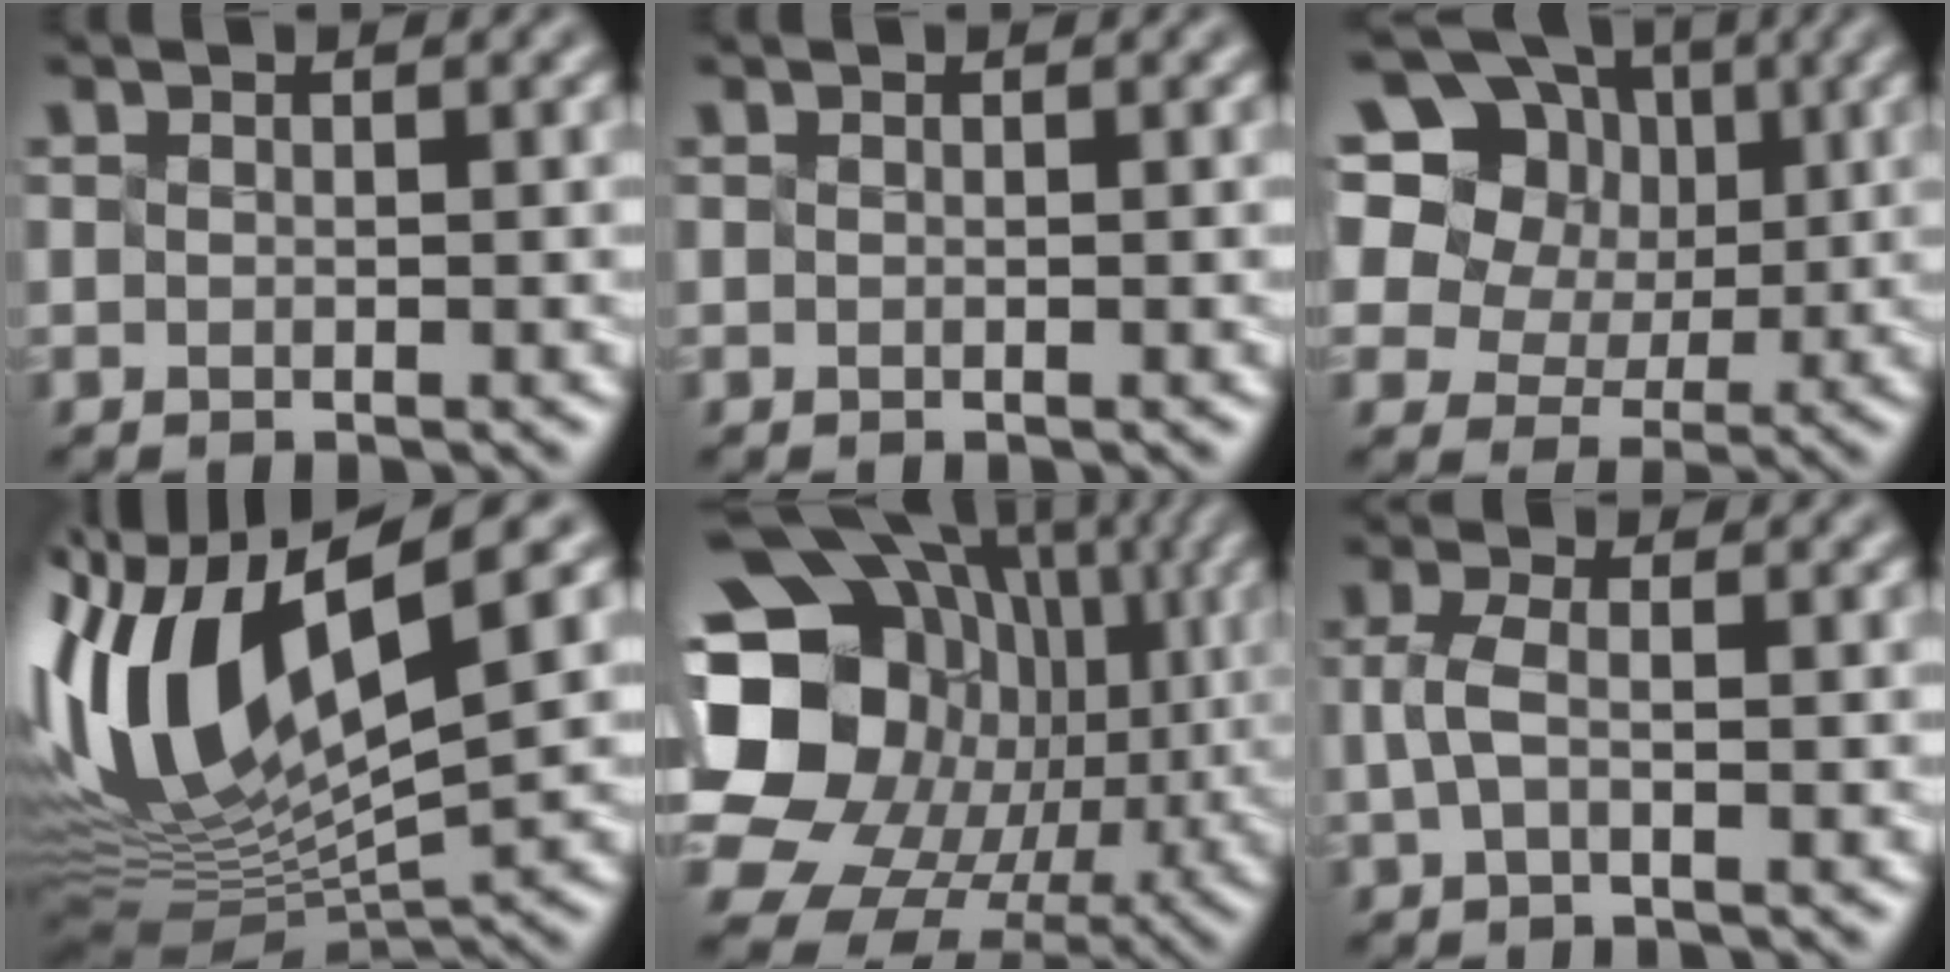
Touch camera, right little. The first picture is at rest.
{"total": 0.0}
{"total": 16.8, "force": [7.3, 13.1, 7.5], "torque": [-0.184, 0.070, 0.123]}
{"total": 12.6, "force": [1.9, 4.4, 11.6], "torque": [-0.249, 0.007, 0.053]}
{"total": 18.9, "force": [1.7, 16.4, 9.2], "torque": [-0.185, 0.003, 0.034]}
{"total": 1.3, "force": [-0.9, 0.3, 1.0], "torque": [-0.035, 0.003, -0.010]}